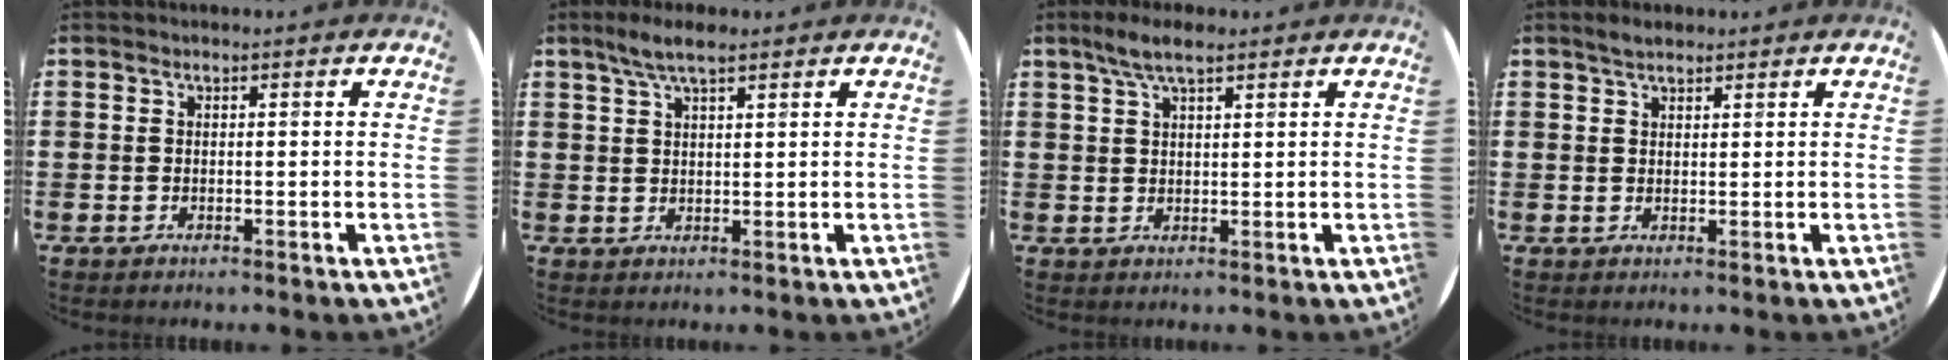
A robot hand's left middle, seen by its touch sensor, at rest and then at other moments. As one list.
[{"total": 4.1, "force": [2.9, 0.9, 2.7], "torque": [-0.050, 0.003, 0.050]}, {"total": 4.1, "force": [2.9, 1.0, 2.8], "torque": [-0.052, 0.004, 0.049]}, {"total": 2.0, "force": [1.8, 0.6, 0.7], "torque": [-0.009, 0.002, 0.032]}]